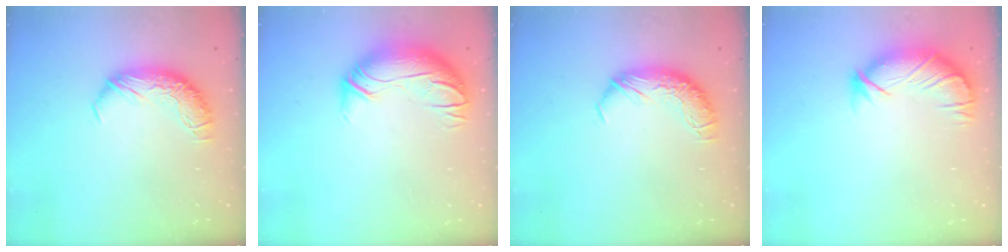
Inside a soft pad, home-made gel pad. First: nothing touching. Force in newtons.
{"total": 3.0, "press": 0.4, "slide": 2.9}
{"total": 0.0}
{"total": 3.9, "press": 3.3, "slide": 2.0}